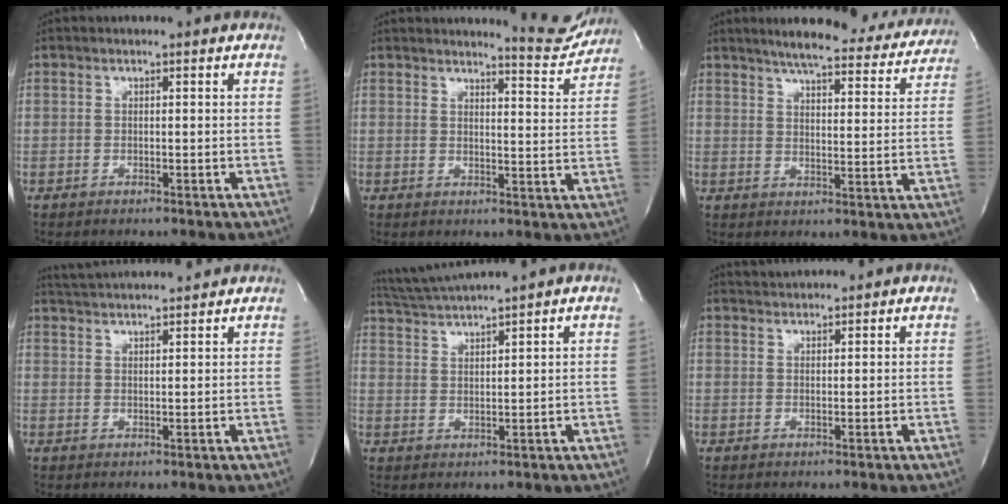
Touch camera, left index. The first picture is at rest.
{"total": 6.3, "force": [6.3, 0.1, 0.2], "torque": [-0.003, -0.044, 0.067]}
{"total": 19.8, "force": [17.8, 3.9, 7.9], "torque": [-0.103, -0.021, 0.212]}
{"total": 9.5, "force": [9.0, 0.3, 2.9], "torque": [-0.059, 0.023, 0.139]}
{"total": 7.0, "force": [6.4, -1.9, 2.2], "torque": [-0.049, 0.007, 0.122]}
{"total": 2.7, "force": [2.7, 0.1, 0.1], "torque": [-0.009, 0.020, 0.051]}